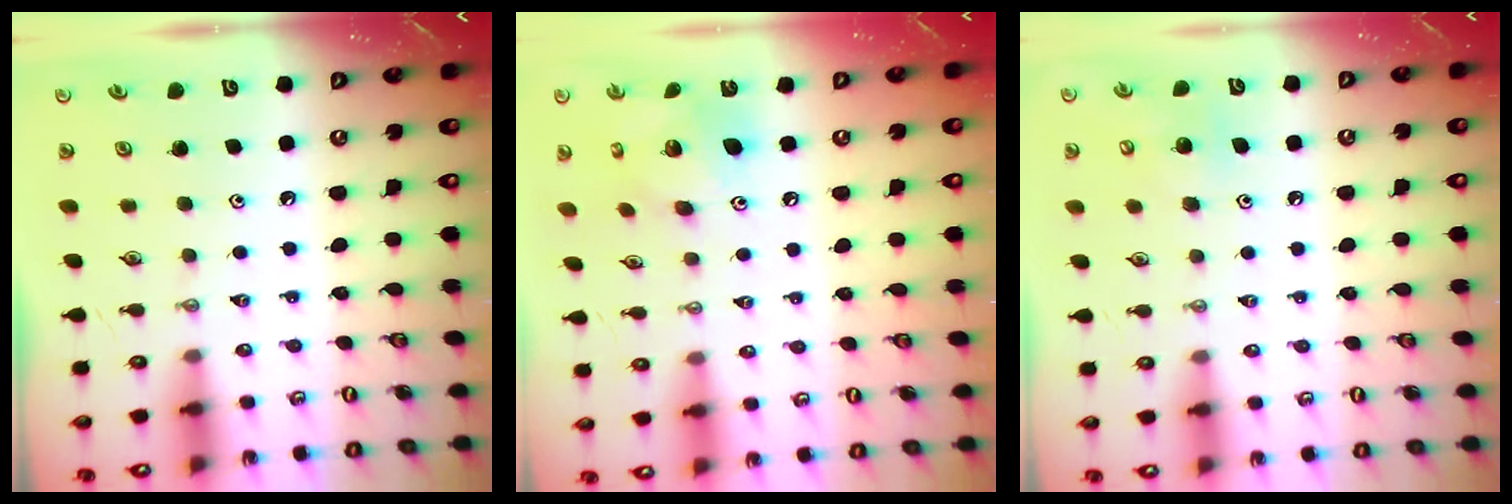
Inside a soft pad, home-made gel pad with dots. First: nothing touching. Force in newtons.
{"total": 12.1, "press": 12.1, "slide": 1.0}
{"total": 8.3, "press": 8.2, "slide": 0.7}